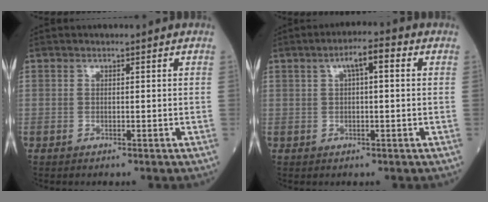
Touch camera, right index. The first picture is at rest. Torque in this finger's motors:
{"motor_torque": [0.47, 0.18, 0.09, 0.06]}